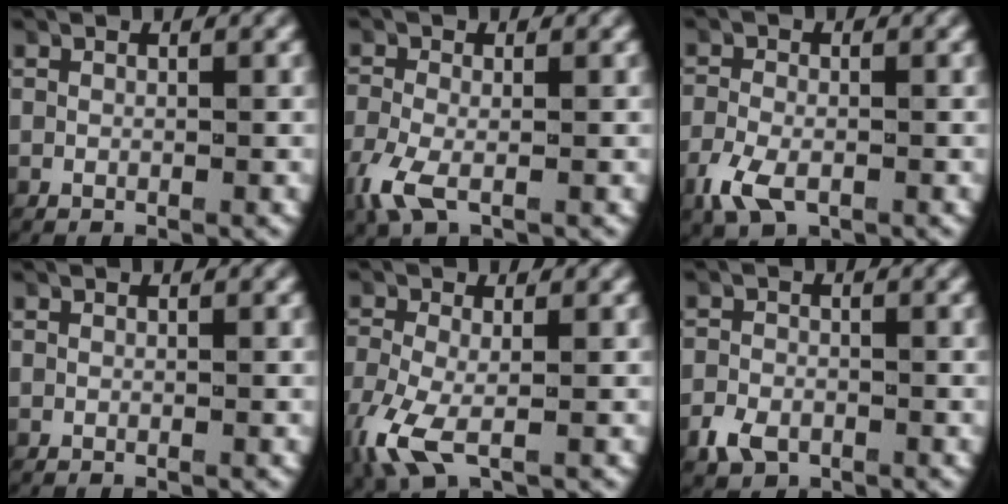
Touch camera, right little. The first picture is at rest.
{"total": 3.0, "force": [-1.5, 1.7, 2.0], "torque": [-0.062, -0.016, -0.022]}
{"total": 3.5, "force": [-2.1, 2.1, 1.9], "torque": [-0.058, -0.015, -0.031]}
{"total": 0.0}
{"total": 4.0, "force": [-1.6, 2.3, 2.8], "torque": [-0.091, -0.025, -0.018]}
{"total": 2.7, "force": [-1.8, 1.8, 0.8], "torque": [-0.024, -0.011, -0.028]}